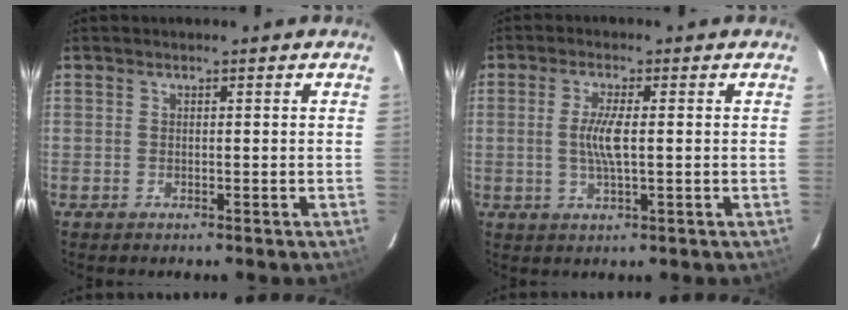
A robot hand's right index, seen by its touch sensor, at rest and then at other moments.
{"total": 4.8, "force": [0.0, 0.7, 4.7], "torque": [-0.090, -0.003, 0.000]}